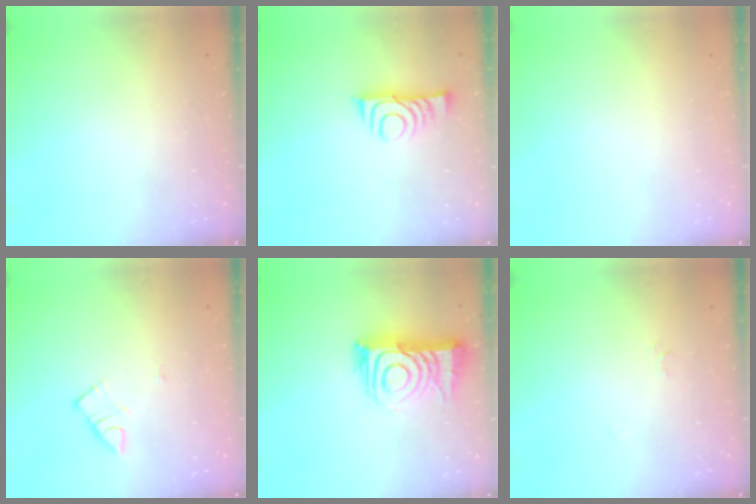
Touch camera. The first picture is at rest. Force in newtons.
{"total": 9.0, "press": 9.0, "slide": 0.7}
{"total": 1.5, "press": 1.5, "slide": 0.1}
{"total": 3.8, "press": 3.7, "slide": 0.4}
{"total": 14.4, "press": 14.4, "slide": 1.1}
{"total": 4.3, "press": 4.3, "slide": 0.6}